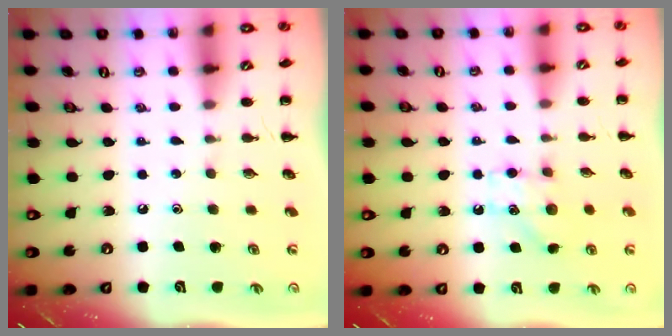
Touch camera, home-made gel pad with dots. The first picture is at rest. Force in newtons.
{"total": 6.8, "press": 6.8, "slide": 1.0}